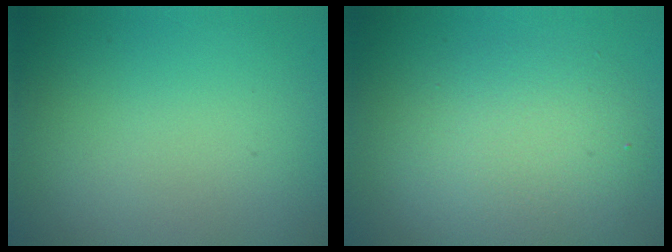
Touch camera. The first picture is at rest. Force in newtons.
{"total": 4.9, "press": 4.8, "slide": 0.4}